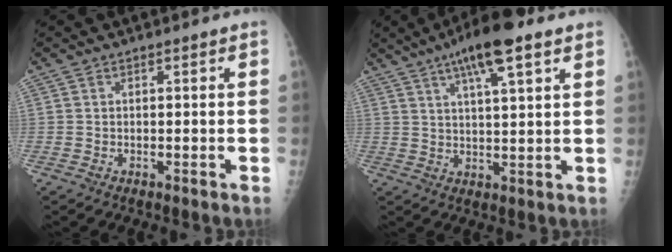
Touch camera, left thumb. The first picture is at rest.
{"total": 11.6, "force": [6.7, 2.4, 9.2], "torque": [-0.149, -0.011, 0.107]}